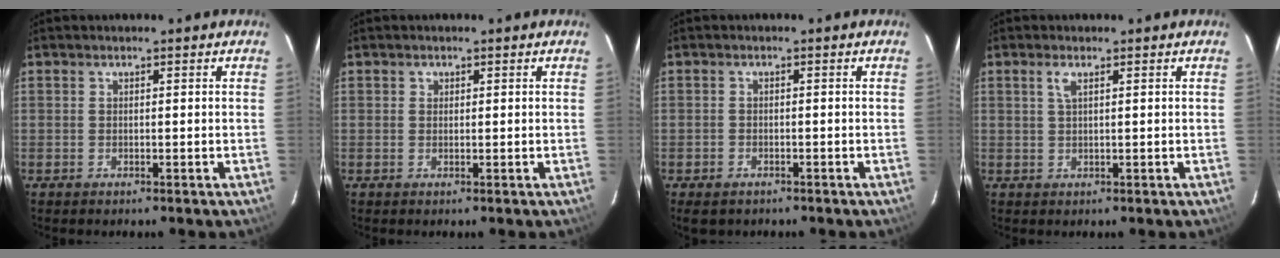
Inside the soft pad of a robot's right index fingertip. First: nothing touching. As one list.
[{"total": 0.6, "force": [0.2, 0.6, 0.0], "torque": [0.004, 0.004, 0.002]}, {"total": 3.2, "force": [-2.2, 2.0, 1.1], "torque": [-0.029, -0.007, -0.034]}, {"total": 1.6, "force": [0.8, 0.3, 1.4], "torque": [-0.029, 0.003, 0.015]}]